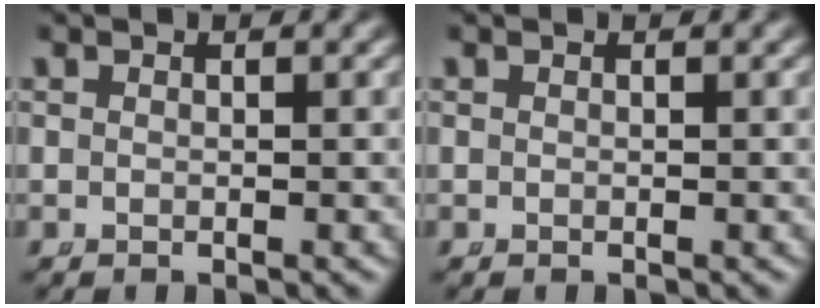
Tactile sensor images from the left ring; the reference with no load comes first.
{"total": 0.0}